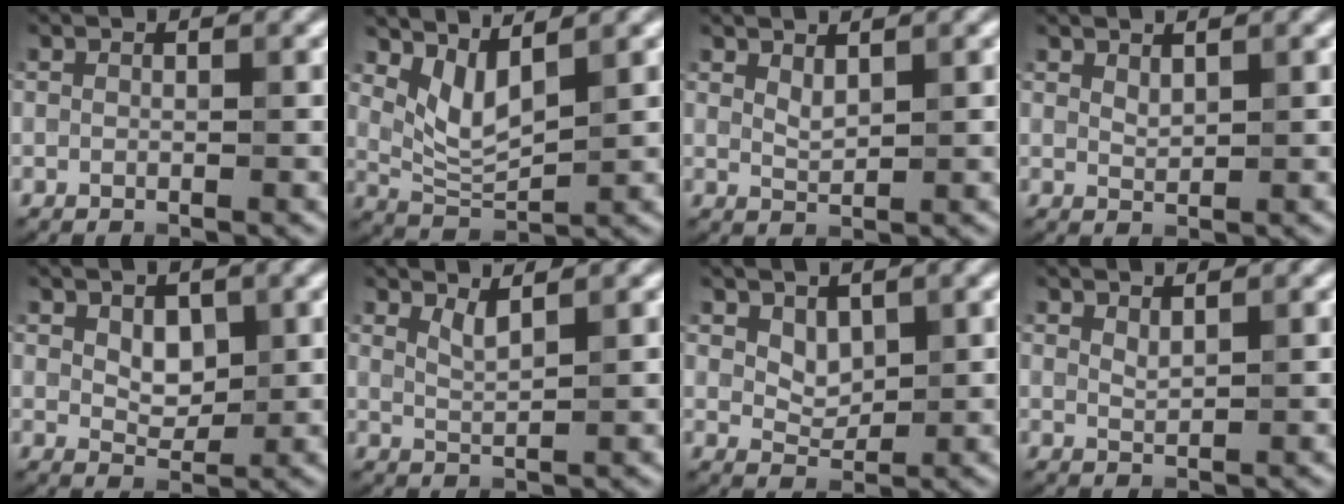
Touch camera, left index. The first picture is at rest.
{"total": 3.6, "force": [2.0, 1.4, 2.7], "torque": [-0.063, -0.013, 0.047]}
{"total": 1.4, "force": [1.0, 0.4, 0.8], "torque": [-0.020, -0.002, 0.023]}
{"total": 1.1, "force": [0.9, 0.3, 0.5], "torque": [-0.014, 0.000, 0.021]}
{"total": 2.5, "force": [0.6, 1.7, 1.8], "torque": [-0.034, -0.006, 0.015]}
{"total": 1.8, "force": [1.3, 0.4, 1.2], "torque": [-0.021, -0.004, 0.025]}
{"total": 2.1, "force": [1.1, 1.3, 1.1], "torque": [-0.019, -0.008, 0.026]}
{"total": 1.1, "force": [0.9, 0.2, 0.5], "torque": [-0.012, -0.001, 0.020]}